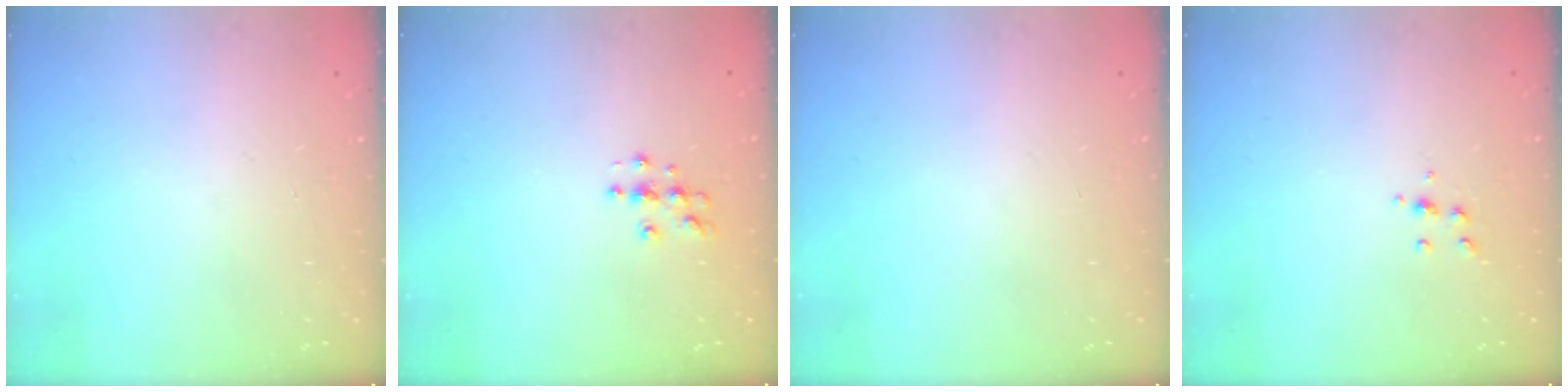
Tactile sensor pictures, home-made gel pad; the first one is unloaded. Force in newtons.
{"total": 4.1, "press": 4.1, "slide": 0.5}
{"total": 0.0}
{"total": 4.8, "press": 4.8, "slide": 0.5}